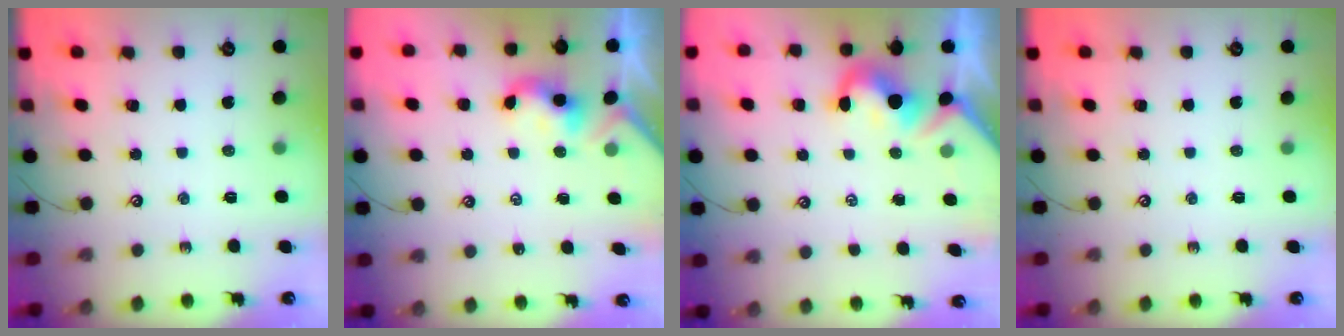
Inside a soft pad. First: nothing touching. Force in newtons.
{"total": 2.2, "press": 2.2, "slide": 0.2}
{"total": 3.9, "press": 3.9, "slide": 0.7}
{"total": 0.0}